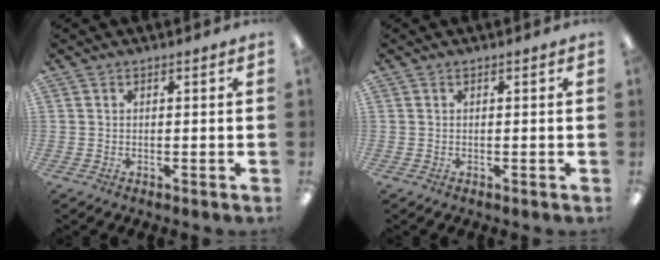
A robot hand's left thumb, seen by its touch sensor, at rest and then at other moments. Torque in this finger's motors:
{"motor_torque": [-0.03, 0.04, 0.05, -0.14, 0.01]}